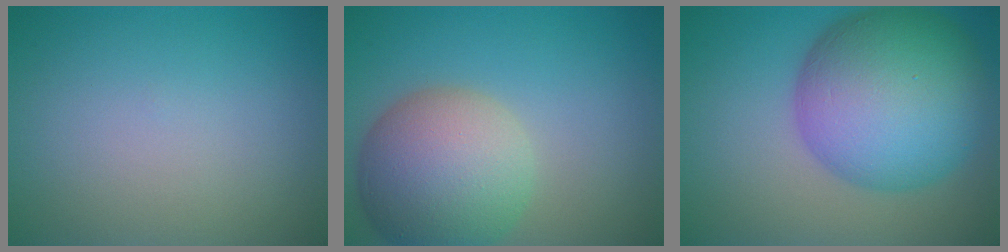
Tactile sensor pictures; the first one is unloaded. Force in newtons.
{"total": 8.9, "press": 8.8, "slide": 0.8}
{"total": 12.9, "press": 12.9, "slide": 0.3}